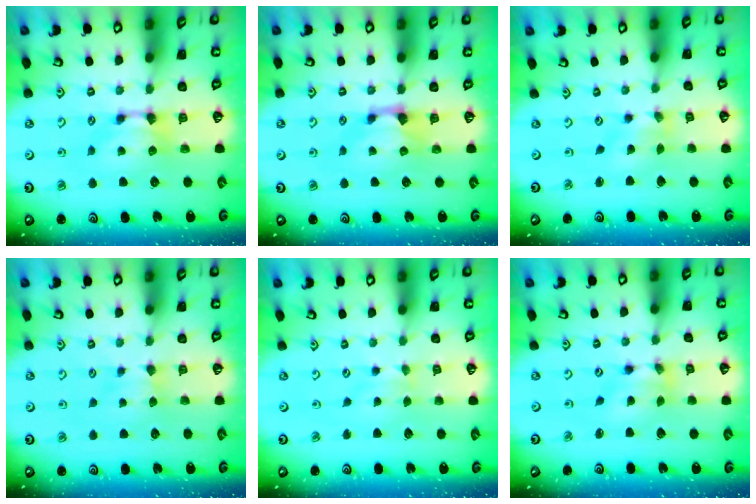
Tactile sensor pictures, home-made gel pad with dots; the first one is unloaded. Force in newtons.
{"total": 0.6, "press": 0.1, "slide": 0.6}
{"total": 1.8, "press": 1.6, "slide": 0.9}
{"total": 2.9, "press": 2.9, "slide": 0.3}
{"total": 0.6, "press": 0.4, "slide": 0.4}
{"total": 3.2, "press": 2.7, "slide": 1.8}